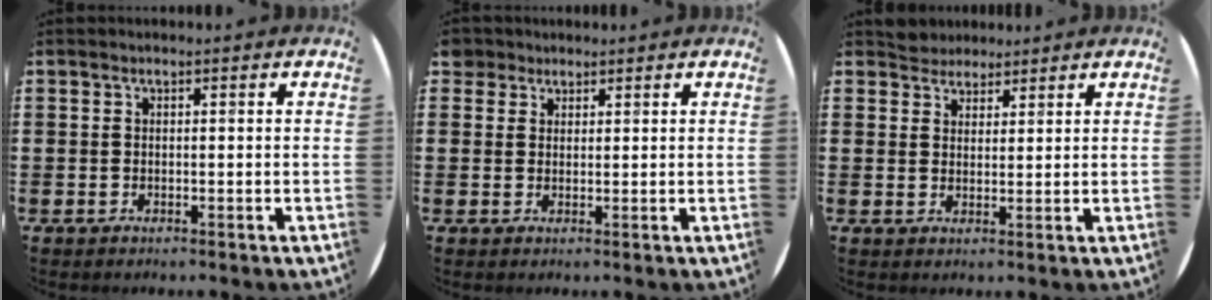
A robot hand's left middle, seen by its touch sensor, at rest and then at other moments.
{"total": 2.3, "force": [1.8, 1.3, 0.1], "torque": [0.001, 0.002, 0.035]}
{"total": 3.1, "force": [3.0, 1.0, -0.3], "torque": [-0.003, -0.001, 0.059]}